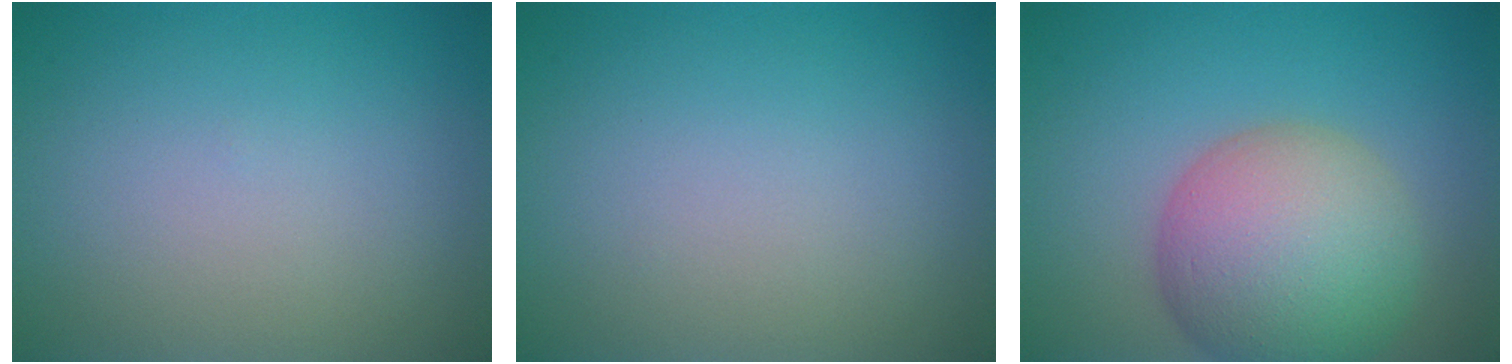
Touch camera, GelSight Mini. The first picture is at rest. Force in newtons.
{"total": 0.0}
{"total": 9.4, "press": 9.4, "slide": 0.7}